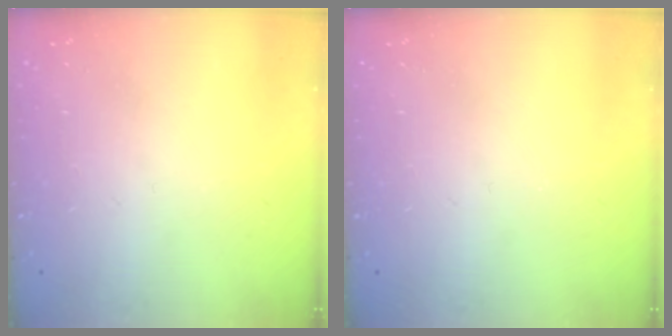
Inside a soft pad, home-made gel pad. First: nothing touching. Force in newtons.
{"total": 0.0}